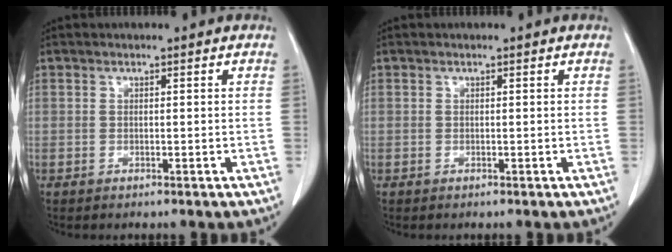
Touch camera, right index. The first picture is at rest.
{"total": 0.0}